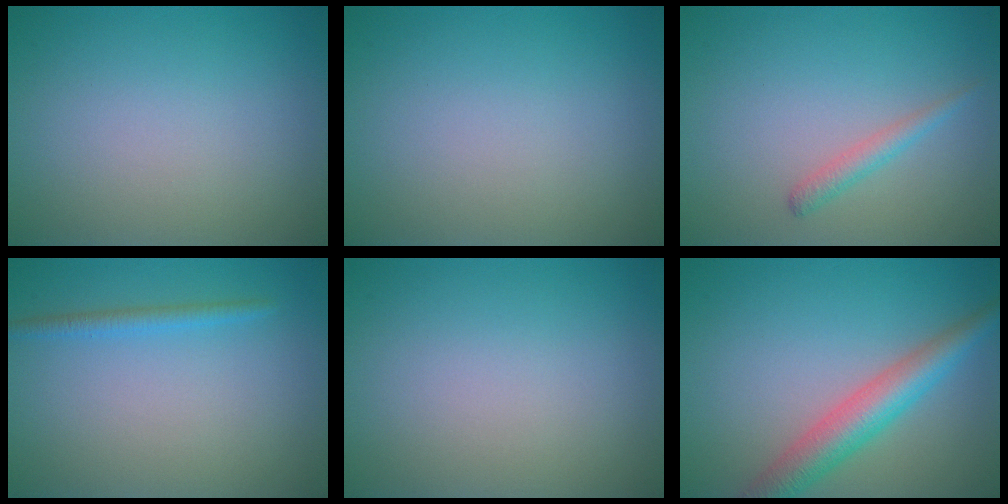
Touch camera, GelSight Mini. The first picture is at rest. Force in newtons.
{"total": 0.0}
{"total": 1.4, "press": 1.4, "slide": 0.2}
{"total": 1.5, "press": 1.5, "slide": 0.1}
{"total": 0.0}
{"total": 4.9, "press": 4.9, "slide": 0.1}